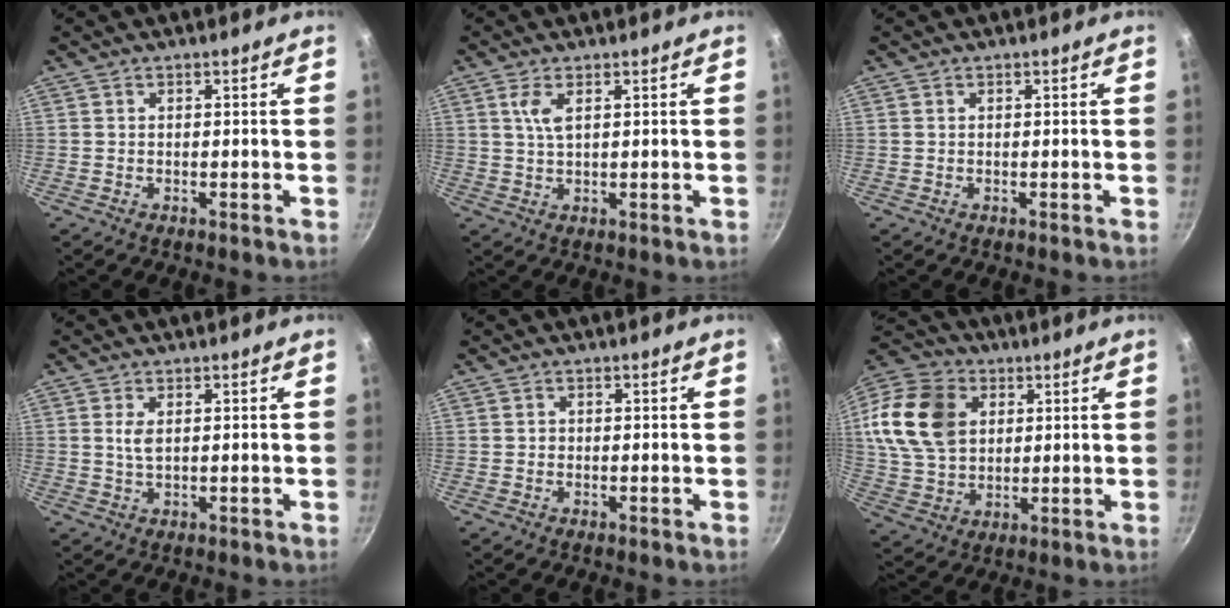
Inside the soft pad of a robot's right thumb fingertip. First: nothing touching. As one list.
[{"total": 3.3, "force": [1.2, 1.1, 2.9], "torque": [-0.064, -0.003, 0.027]}, {"total": 0.0}, {"total": 2.4, "force": [0.6, 1.1, 2.0], "torque": [-0.039, -0.005, 0.014]}, {"total": 0.6, "force": [-0.1, 0.6, 0.1], "torque": [0.001, 0.002, -0.003]}, {"total": 18.1, "force": [4.5, 13.5, 11.1], "torque": [-0.202, 0.003, 0.084]}]